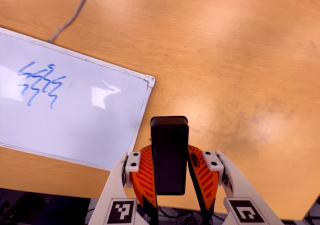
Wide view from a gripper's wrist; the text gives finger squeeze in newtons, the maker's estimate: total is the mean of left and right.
{"total": 6.1, "left": 5.2, "right": 7.0}